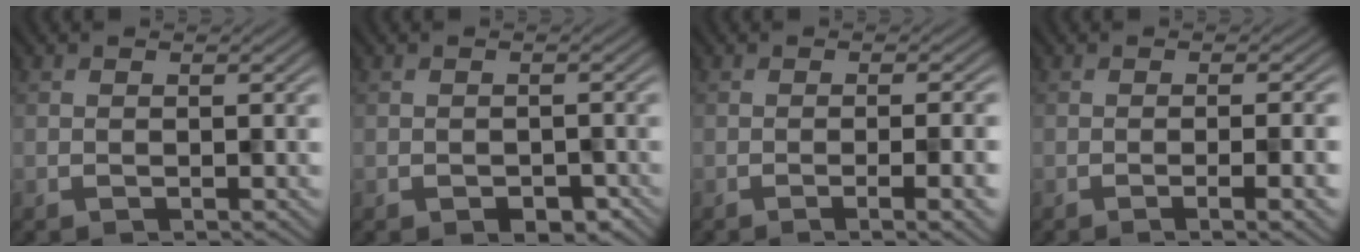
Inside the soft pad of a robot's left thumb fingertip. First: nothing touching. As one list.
[{"total": 2.2, "force": [-1.5, 1.4, 0.8], "torque": [-0.010, -0.003, -0.015]}, {"total": 5.6, "force": [-2.1, 1.3, 5.1], "torque": [-0.059, 0.005, -0.020]}, {"total": 5.0, "force": [-1.8, 1.1, 4.5], "torque": [-0.053, 0.005, -0.018]}]